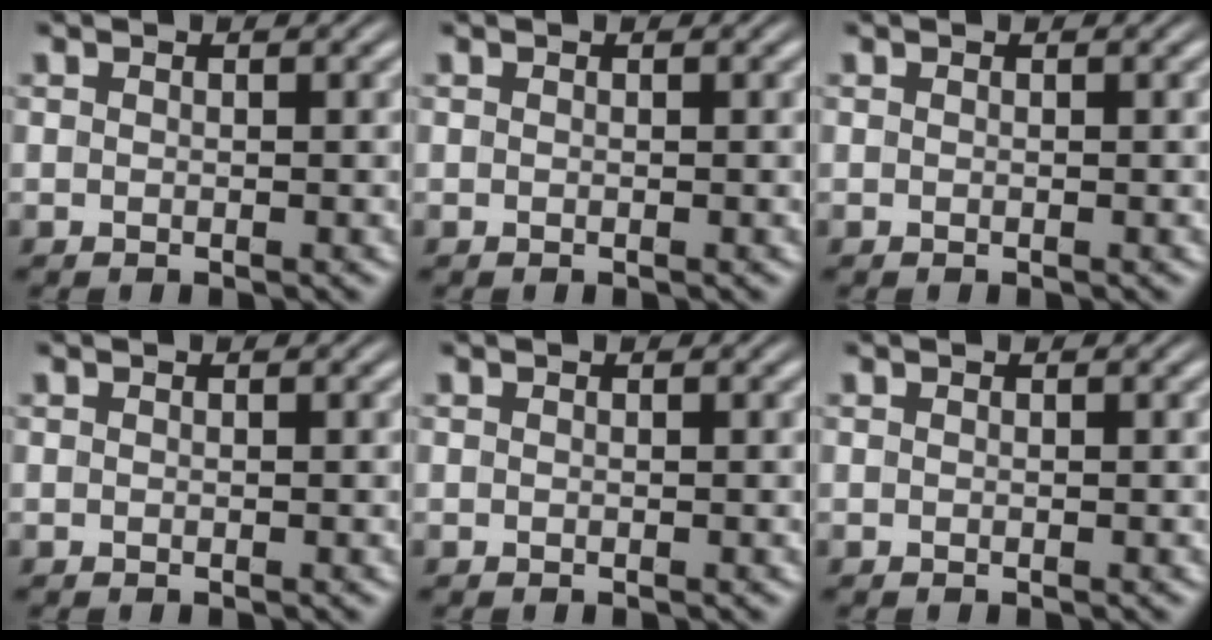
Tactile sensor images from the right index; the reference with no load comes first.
{"total": 0.0}
{"total": 0.0}
{"total": 0.0}
{"total": 0.0}
{"total": 0.0}